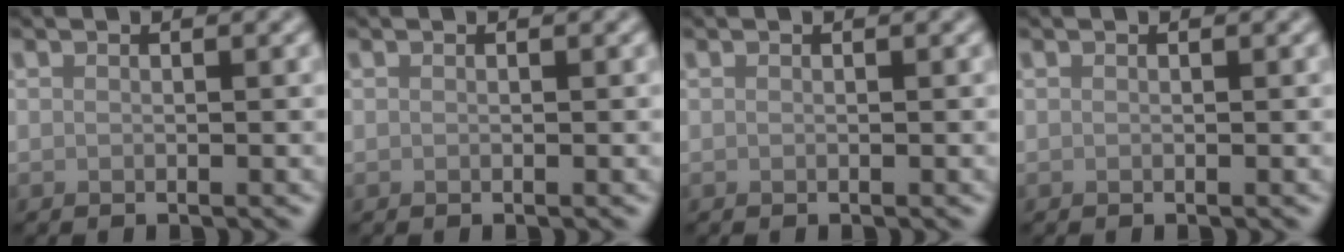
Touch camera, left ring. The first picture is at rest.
{"total": 0.0}
{"total": 0.0}
{"total": 0.0}